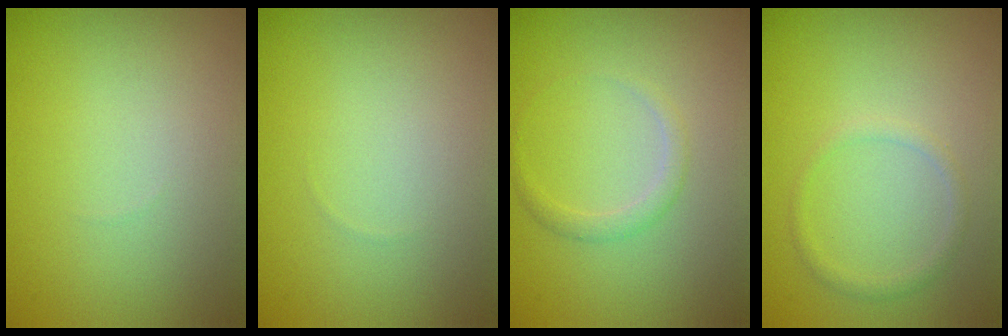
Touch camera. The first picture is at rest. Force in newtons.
{"total": 0.0}
{"total": 1.2, "press": 1.2, "slide": 0.1}
{"total": 1.1, "press": 1.1, "slide": 0.0}